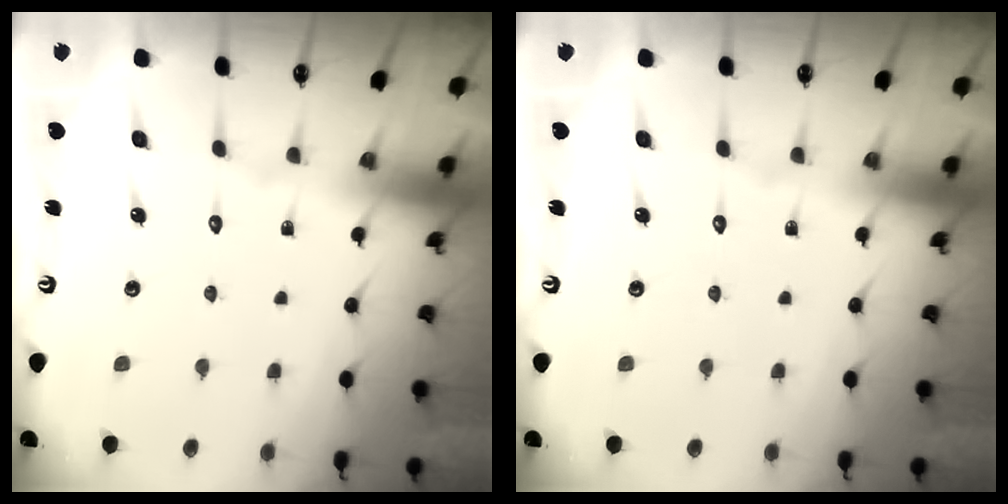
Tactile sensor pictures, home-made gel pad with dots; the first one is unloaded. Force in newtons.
{"total": 0.0}